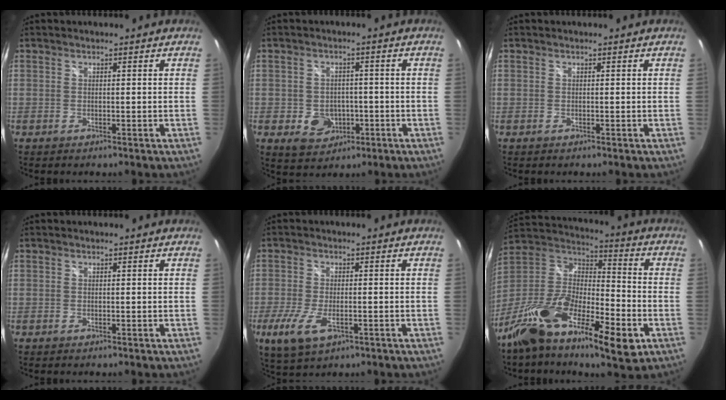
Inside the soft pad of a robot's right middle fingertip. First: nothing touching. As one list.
[{"total": 6.4, "force": [-2.0, 5.6, 2.6], "torque": [-0.063, 0.005, -0.014]}, {"total": 0.0}, {"total": 0.0}, {"total": 8.2, "force": [-3.4, 3.7, 6.5], "torque": [-0.148, -0.022, -0.059]}, {"total": 21.7, "force": [-10.9, 7.5, 17.2], "torque": [-0.316, -0.029, -0.202]}]